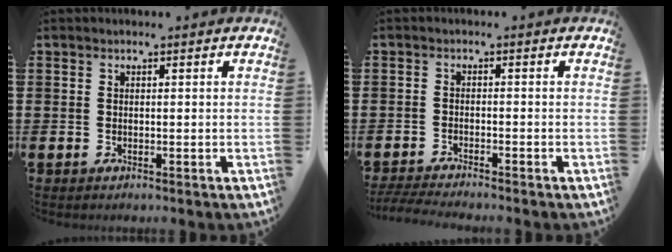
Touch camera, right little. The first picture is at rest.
{"total": 2.2, "force": [-2.1, -0.1, 0.6], "torque": [-0.009, 0.001, -0.041]}